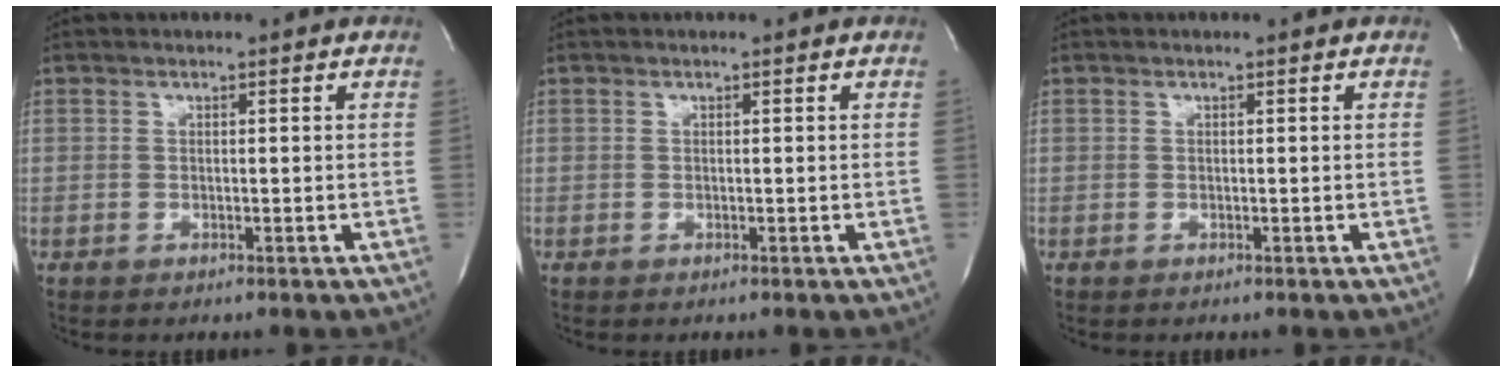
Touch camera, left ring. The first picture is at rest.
{"total": 0.0}
{"total": 0.0}